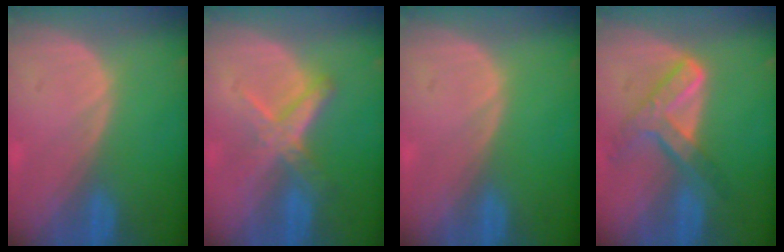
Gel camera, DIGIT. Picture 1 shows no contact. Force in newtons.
{"total": 6.0, "press": 5.4, "slide": 2.5}
{"total": 0.0}
{"total": 7.5, "press": 6.2, "slide": 4.2}